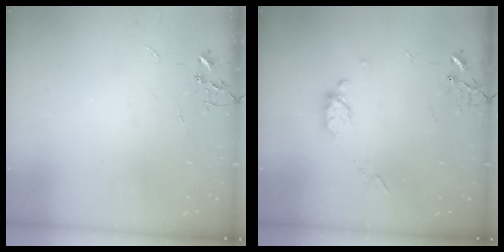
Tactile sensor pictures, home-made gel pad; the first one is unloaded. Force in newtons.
{"total": 8.4, "press": 8.3, "slide": 1.0}